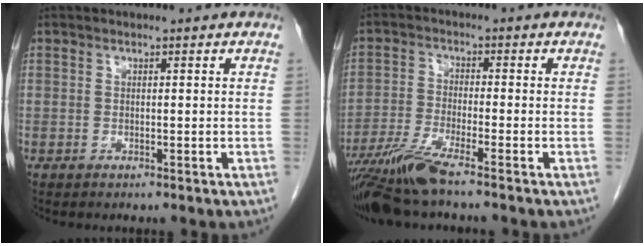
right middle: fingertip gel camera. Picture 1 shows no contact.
{"total": 7.9, "force": [-6.2, -0.7, 4.8], "torque": [-0.094, -0.029, -0.119]}